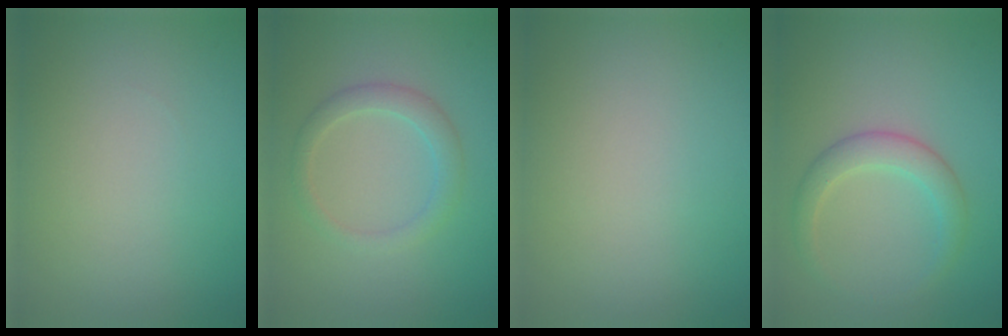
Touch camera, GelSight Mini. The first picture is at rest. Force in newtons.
{"total": 2.2, "press": 2.2, "slide": 0.0}
{"total": 0.0}
{"total": 2.6, "press": 2.6, "slide": 0.1}